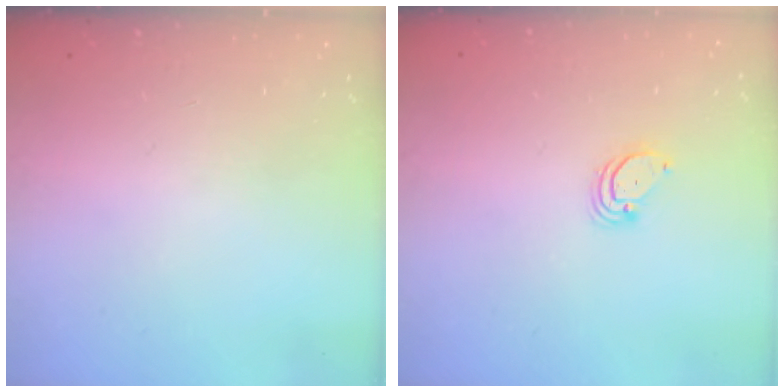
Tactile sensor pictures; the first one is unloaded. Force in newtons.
{"total": 2.0, "press": 2.0, "slide": 0.1}